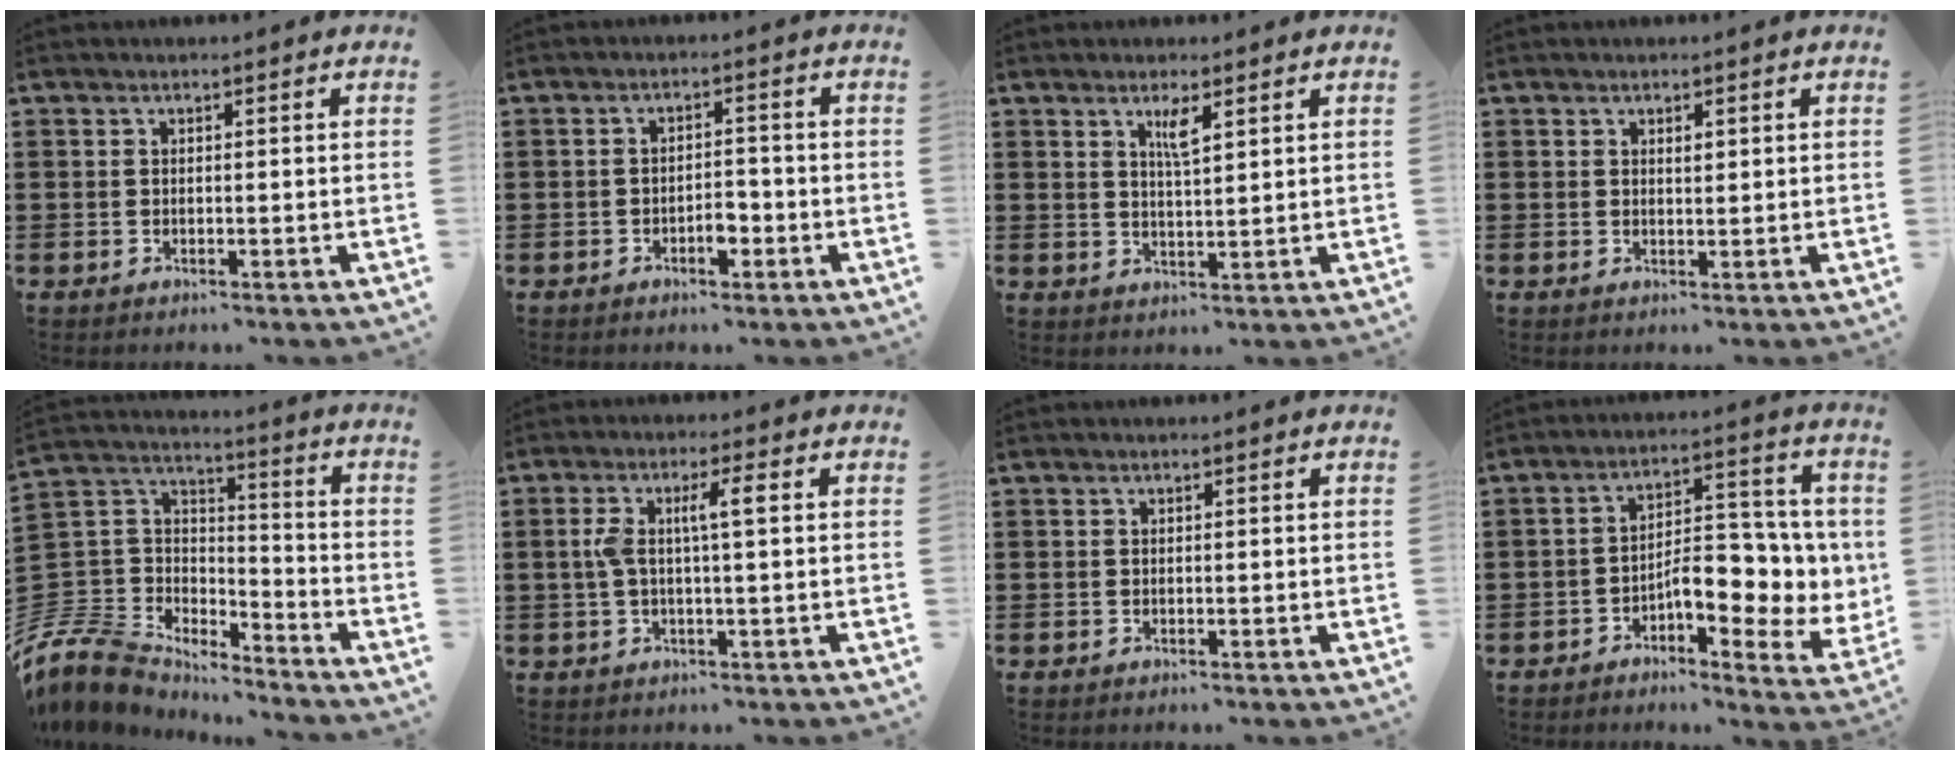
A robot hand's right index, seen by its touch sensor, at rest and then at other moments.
{"total": 3.0, "force": [-1.6, 1.4, 2.1], "torque": [-0.038, 0.006, -0.031]}
{"total": 3.1, "force": [1.8, 0.5, 2.5], "torque": [-0.045, -0.001, 0.028]}
{"total": 1.0, "force": [0.5, 0.5, 0.7], "torque": [-0.014, 0.004, 0.008]}
{"total": 8.7, "force": [-7.4, 4.4, 1.6], "torque": [-0.084, -0.005, -0.154]}
{"total": 5.1, "force": [0.5, 0.7, 5.0], "torque": [-0.108, -0.002, -0.001]}
{"total": 0.0}
{"total": 8.1, "force": [-1.4, 4.1, 6.8], "torque": [-0.093, -0.006, -0.031]}